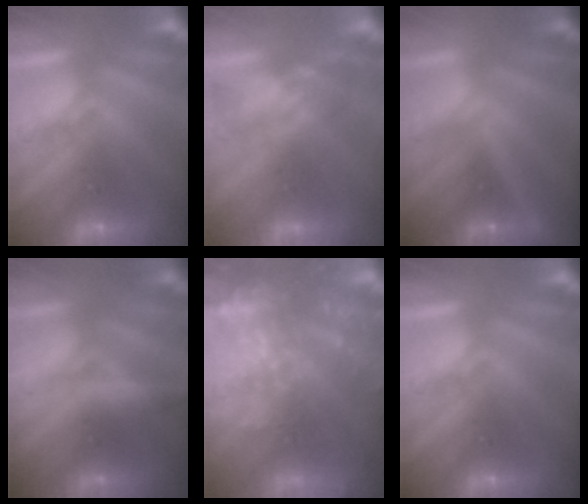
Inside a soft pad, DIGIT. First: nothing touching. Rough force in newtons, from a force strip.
{"total": 2.7}
{"total": 3.1}
{"total": 2.7}
{"total": 5.9}
{"total": 0.0}